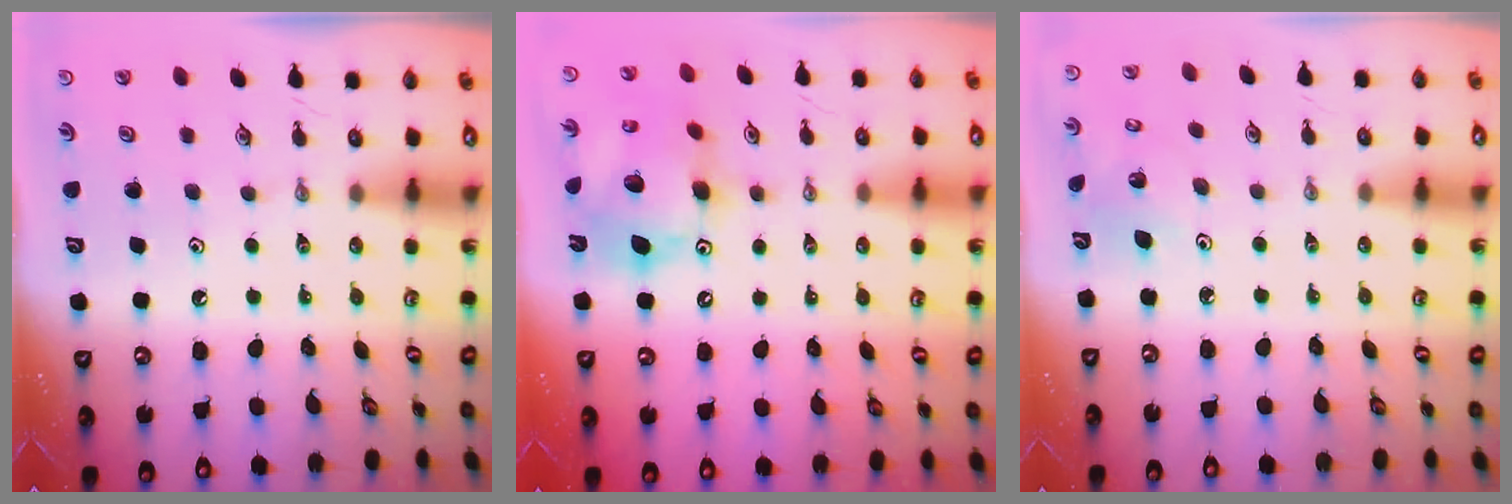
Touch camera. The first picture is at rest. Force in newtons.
{"total": 14.8, "press": 14.7, "slide": 1.3}
{"total": 5.0, "press": 4.9, "slide": 0.3}